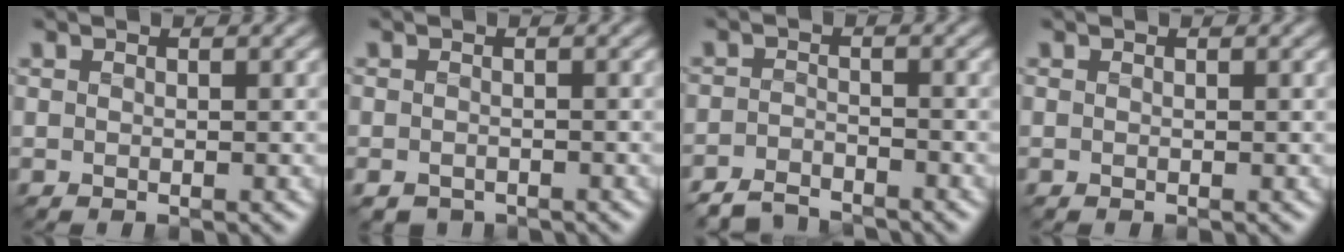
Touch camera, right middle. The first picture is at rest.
{"total": 1.4, "force": [-1.2, 0.7, 0.2], "torque": [-0.003, -0.009, -0.026]}
{"total": 3.0, "force": [-3.0, 0.6, 0.4], "torque": [-0.006, 0.000, -0.063]}
{"total": 0.0}